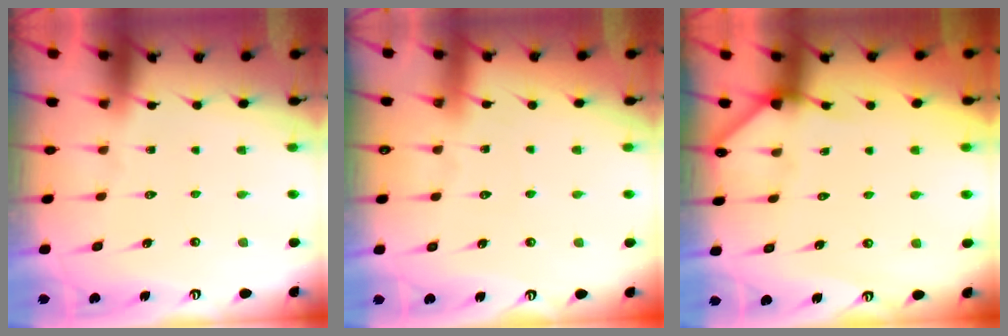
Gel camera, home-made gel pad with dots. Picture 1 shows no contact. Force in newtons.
{"total": 3.5, "press": 3.4, "slide": 0.7}
{"total": 3.9, "press": 3.9, "slide": 0.2}